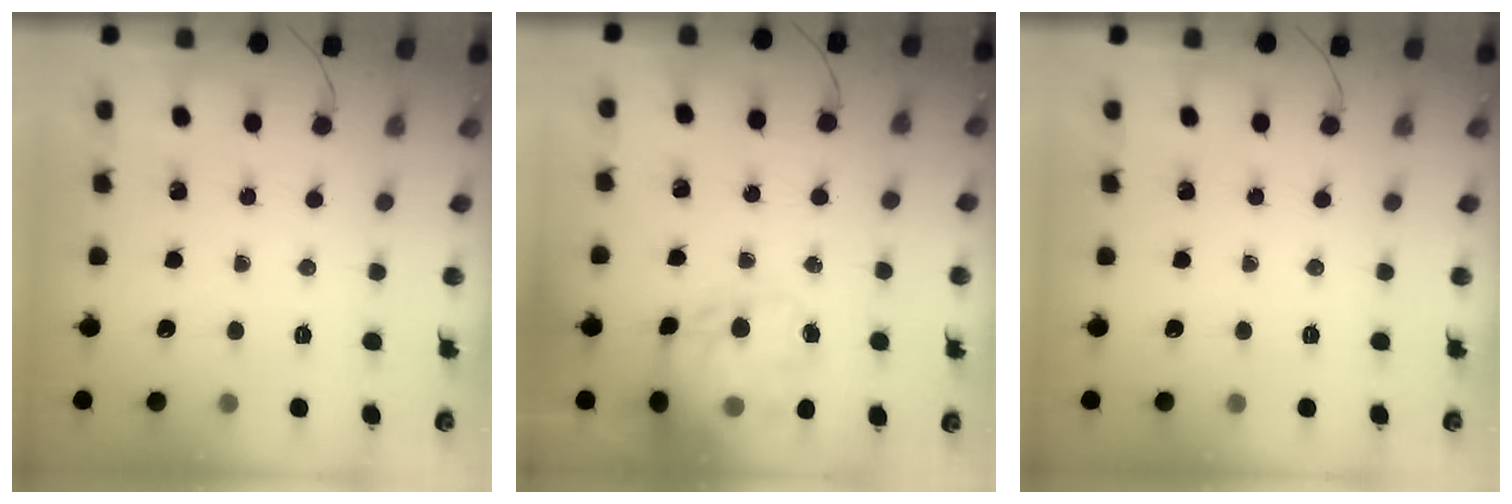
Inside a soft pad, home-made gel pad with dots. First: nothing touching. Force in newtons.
{"total": 17.5, "press": 16.9, "slide": 4.3}
{"total": 0.0}